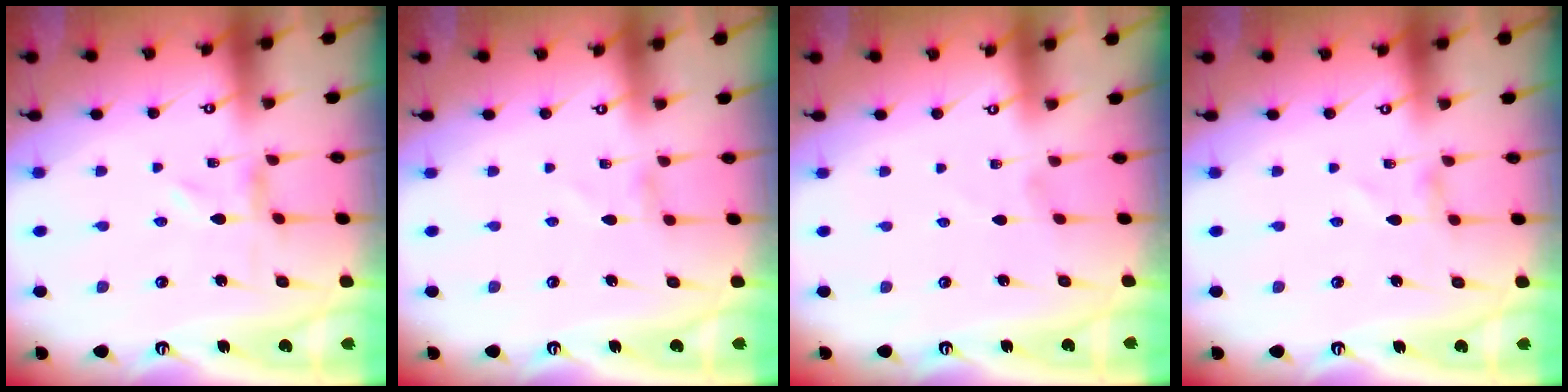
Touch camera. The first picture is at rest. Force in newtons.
{"total": 0.6, "press": 0.6, "slide": 0.1}
{"total": 1.5, "press": 1.5, "slide": 0.1}
{"total": 0.7, "press": 0.6, "slide": 0.1}